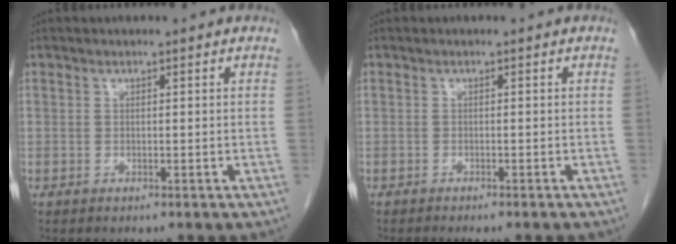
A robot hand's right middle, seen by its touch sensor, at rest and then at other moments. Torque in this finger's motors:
{"motor_torque": [0.82, -0.58, 0.15, 0.06]}